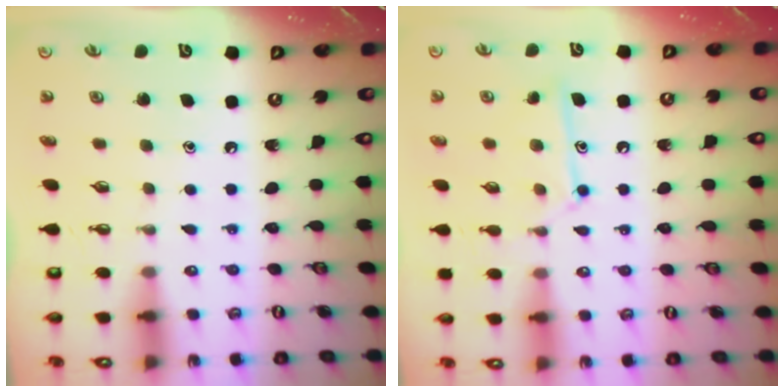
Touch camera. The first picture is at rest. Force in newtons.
{"total": 11.2, "press": 11.2, "slide": 0.8}